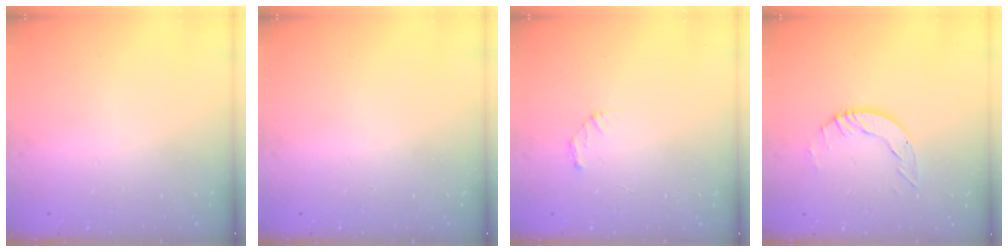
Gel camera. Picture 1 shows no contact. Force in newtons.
{"total": 0.0}
{"total": 1.9, "press": 1.9, "slide": 0.2}
{"total": 5.7, "press": 5.7, "slide": 0.2}